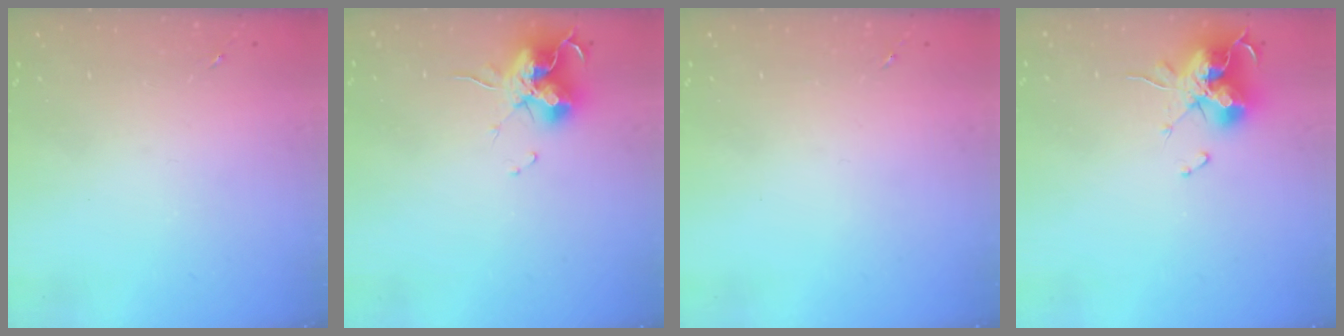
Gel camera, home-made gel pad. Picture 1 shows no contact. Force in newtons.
{"total": 14.3, "press": 14.2, "slide": 1.4}
{"total": 0.0}
{"total": 14.9, "press": 14.9, "slide": 0.9}